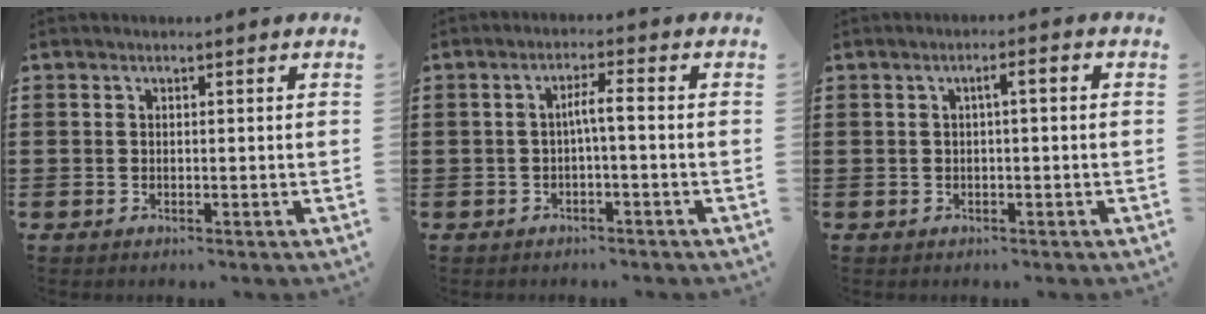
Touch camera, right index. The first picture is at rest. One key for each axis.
{"total": 2.7, "fx": -0.5, "fy": 0.1, "fz": 2.7, "tx": -0.051, "ty": 0.002, "tz": -0.013}
{"total": 1.8, "fx": -0.2, "fy": 0.2, "fz": 1.7, "tx": -0.031, "ty": 0.002, "tz": -0.006}